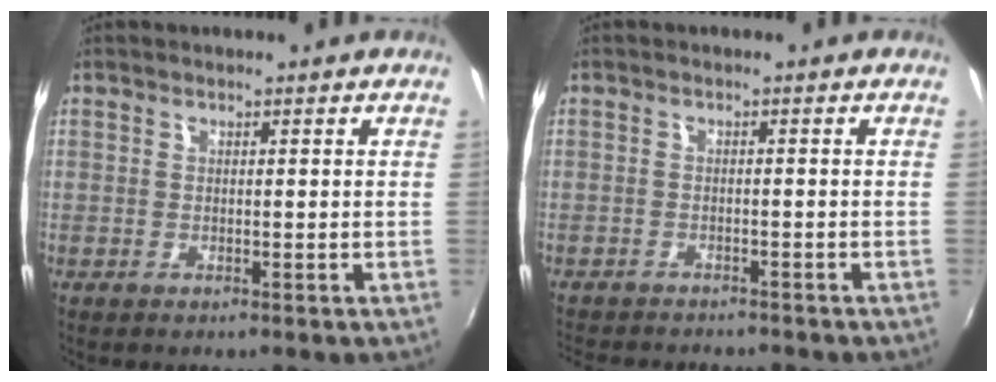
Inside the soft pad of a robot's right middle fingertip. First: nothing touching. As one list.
[{"total": 7.2, "force": [-6.6, 1.5, 2.2], "torque": [-0.059, -0.018, -0.100]}]